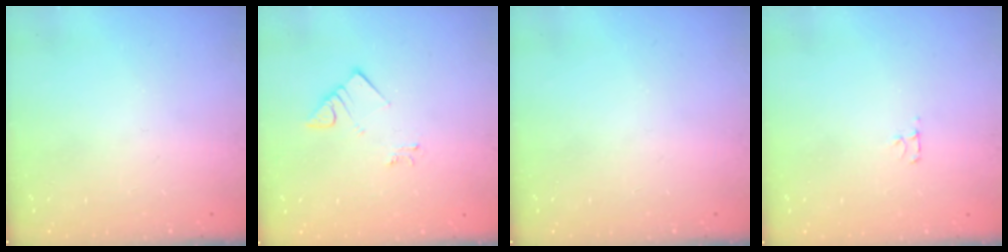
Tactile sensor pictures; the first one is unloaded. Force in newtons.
{"total": 3.3, "press": 3.3, "slide": 0.1}
{"total": 0.0}
{"total": 2.7, "press": 2.7, "slide": 0.3}